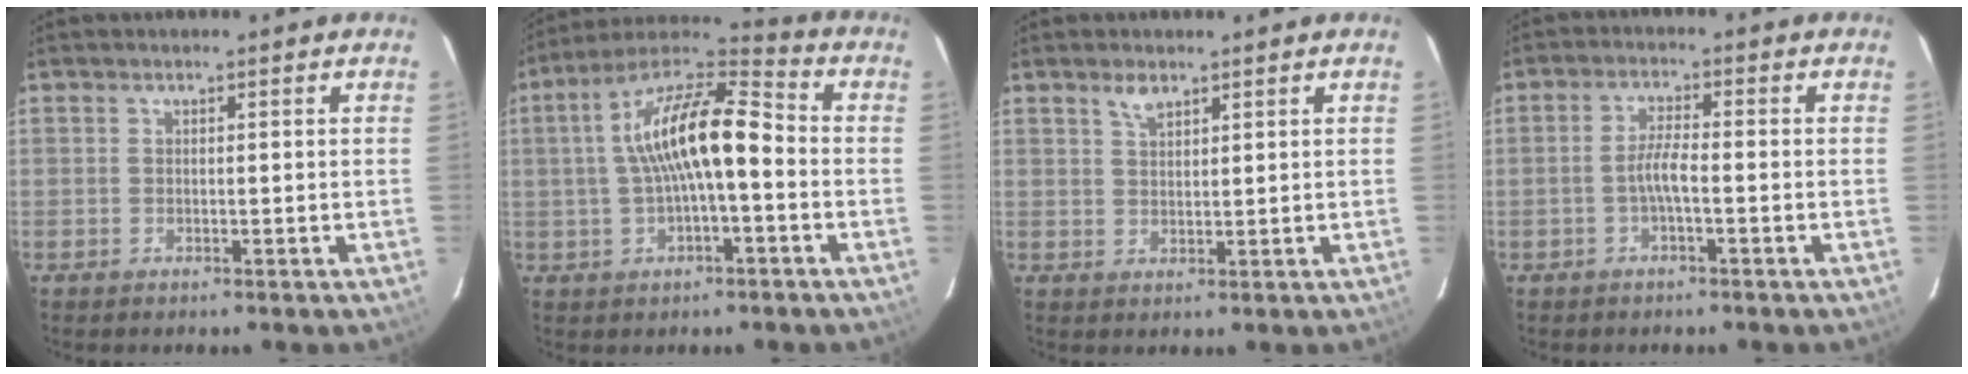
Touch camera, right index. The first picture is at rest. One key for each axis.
{"total": 14.5, "fx": -0.7, "fy": 4.6, "fz": 13.7, "tx": -0.247, "ty": 0.027, "tz": -0.016}
{"total": 2.6, "fx": 1.9, "fy": 1.1, "fz": 1.4, "tx": -0.025, "ty": 0.004, "tz": 0.037}
{"total": 3.4, "fx": -1.4, "fy": 0.3, "fz": 3.1, "tx": -0.067, "ty": 0.006, "tz": -0.026}